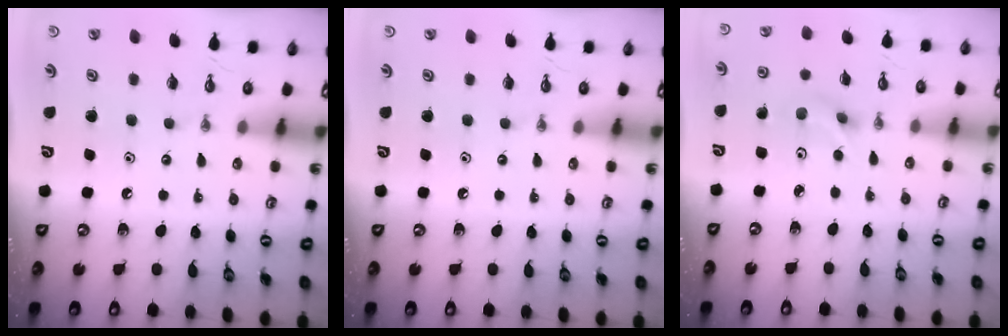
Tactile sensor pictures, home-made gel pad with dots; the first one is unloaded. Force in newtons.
{"total": 0.0}
{"total": 3.7, "press": 3.6, "slide": 0.9}